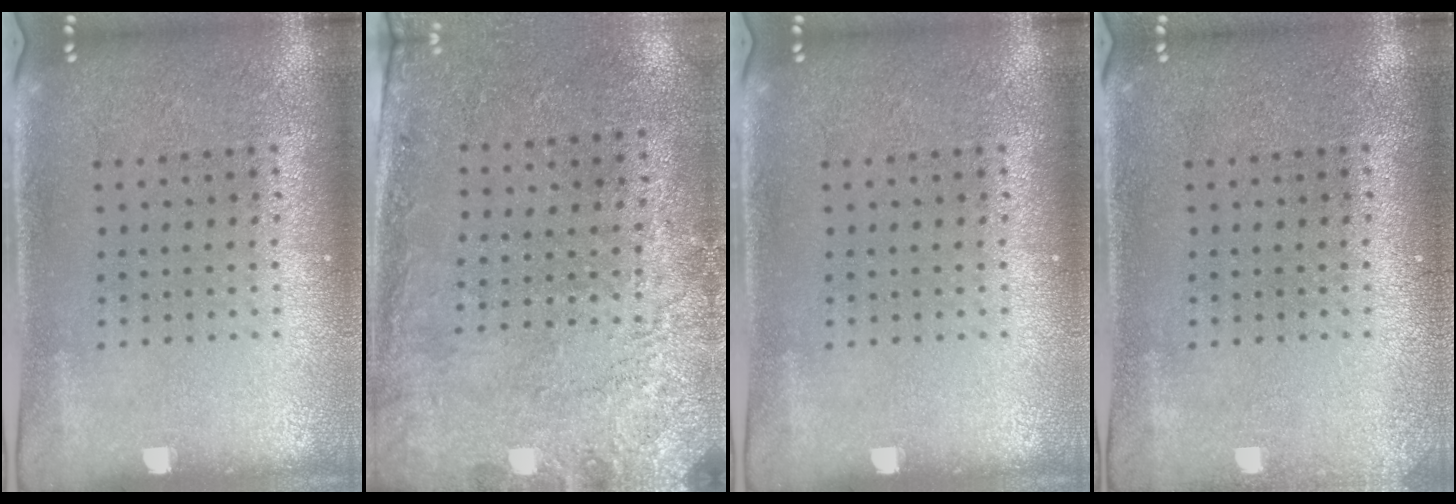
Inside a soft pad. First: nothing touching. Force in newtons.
{"total": 2.8, "press": 2.0, "slide": 1.9}
{"total": 0.0}
{"total": 1.0, "press": 1.0, "slide": 0.1}